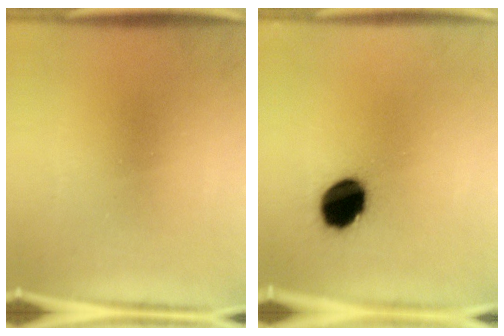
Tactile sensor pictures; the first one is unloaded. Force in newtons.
{"total": 11.7}